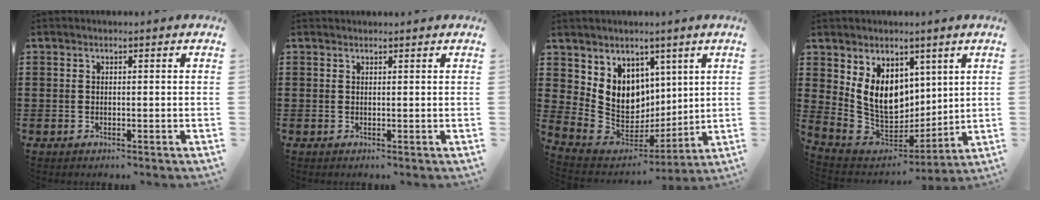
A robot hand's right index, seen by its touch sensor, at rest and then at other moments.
{"total": 0.6, "force": [0.5, -0.3, -0.1], "torque": [0.003, 0.001, 0.010]}
{"total": 9.0, "force": [3.5, 8.0, 2.1], "torque": [-0.094, -0.052, 0.074]}
{"total": 10.5, "force": [3.8, 8.1, 5.4], "torque": [-0.133, -0.022, 0.076]}